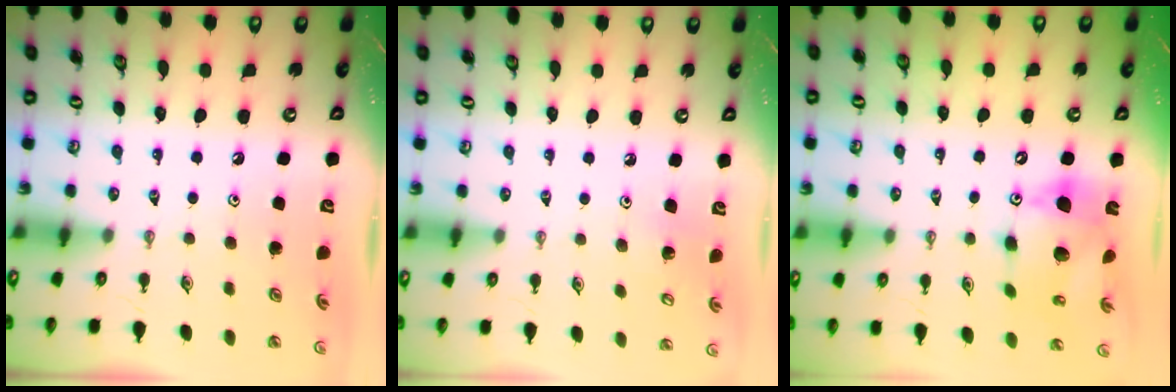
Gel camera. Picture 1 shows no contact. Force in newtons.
{"total": 2.9, "press": 2.9, "slide": 0.3}
{"total": 13.8, "press": 13.8, "slide": 1.2}